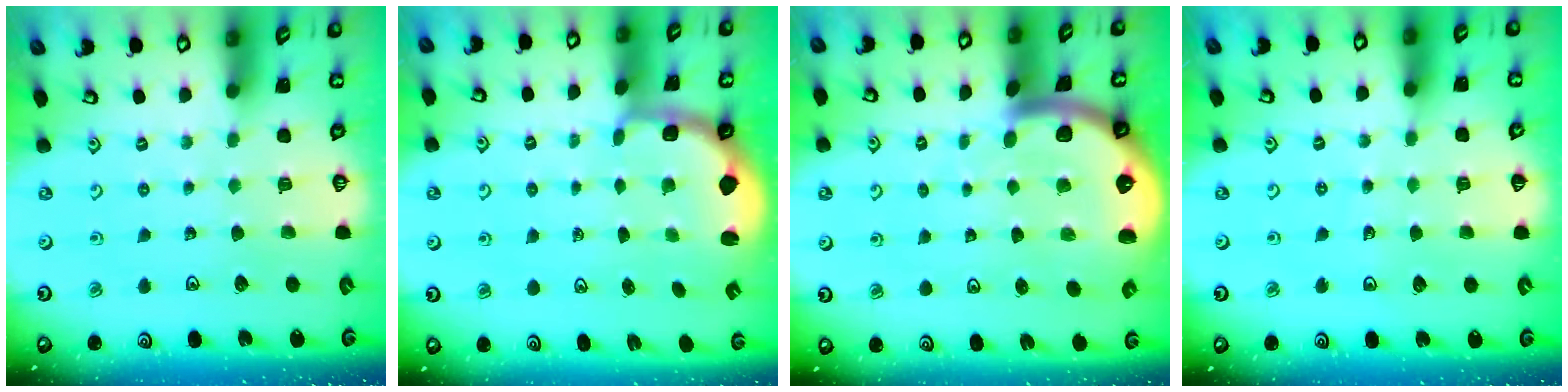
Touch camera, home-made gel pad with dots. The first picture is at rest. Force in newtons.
{"total": 2.4, "press": 1.1, "slide": 2.2}
{"total": 5.2, "press": 5.2, "slide": 0.6}
{"total": 3.5, "press": 2.9, "slide": 1.9}